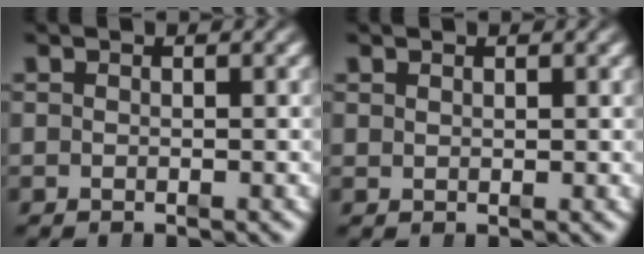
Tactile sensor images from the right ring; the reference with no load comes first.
{"total": 1.0, "force": [0.6, -0.8, -0.1], "torque": [0.014, -0.002, 0.017]}